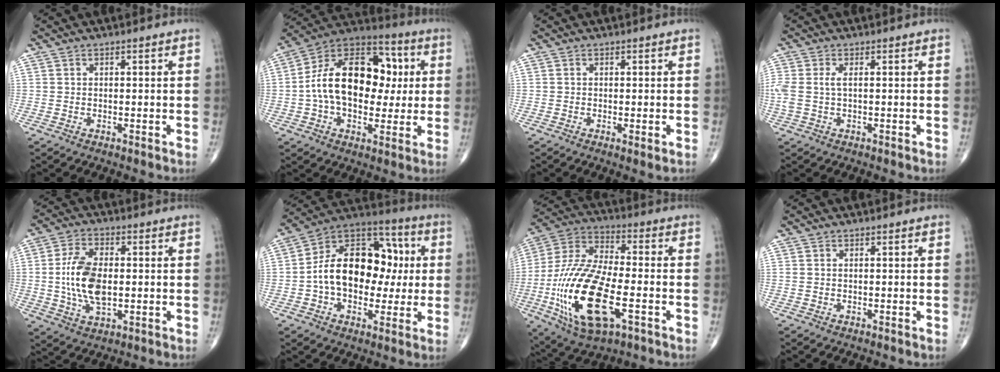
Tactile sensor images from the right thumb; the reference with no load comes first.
{"total": 21.9, "force": [1.5, 14.0, 16.7], "torque": [-0.247, 0.028, 0.017]}
{"total": 1.2, "force": [-0.3, 0.1, 1.2], "torque": [-0.024, -0.006, -0.006]}
{"total": 3.7, "force": [0.3, 1.6, 3.3], "torque": [-0.105, 0.011, 0.009]}
{"total": 11.6, "force": [-0.2, 6.2, 9.8], "torque": [-0.190, 0.002, -0.002]}
{"total": 20.5, "force": [0.4, 13.8, 15.2], "torque": [-0.203, 0.040, -0.001]}
{"total": 24.1, "force": [-6.6, 10.5, 20.7], "torque": [-0.441, 0.009, -0.111]}
{"total": 0.5, "force": [0.1, 0.2, 0.5], "torque": [-0.017, 0.005, 0.004]}